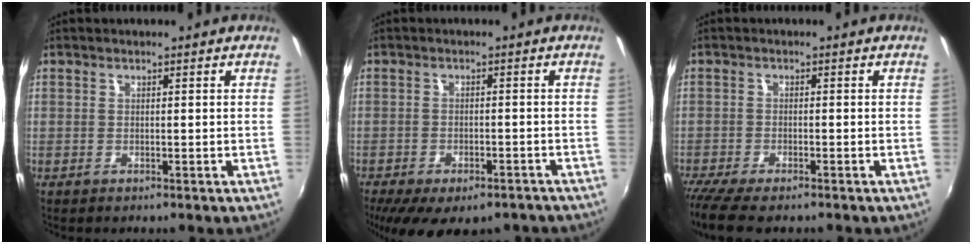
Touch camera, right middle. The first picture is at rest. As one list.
[{"total": 14.5, "force": [-10.5, 6.0, 8.0], "torque": [-0.168, -0.045, -0.144]}, {"total": 6.7, "force": [-5.5, 1.2, 3.6], "torque": [-0.090, -0.035, -0.100]}]